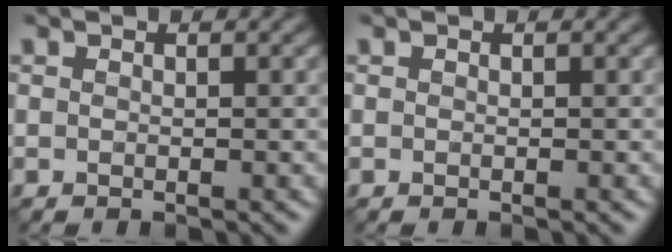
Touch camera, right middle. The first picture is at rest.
{"total": 0.0}